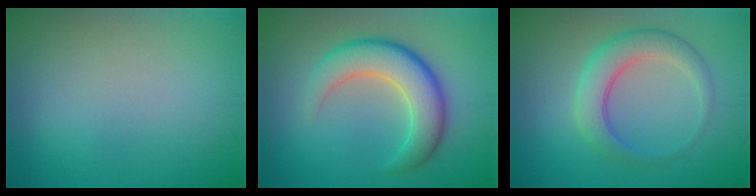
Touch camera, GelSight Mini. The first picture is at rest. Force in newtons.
{"total": 6.2, "press": 6.2, "slide": 0.3}
{"total": 4.1, "press": 4.0, "slide": 0.3}